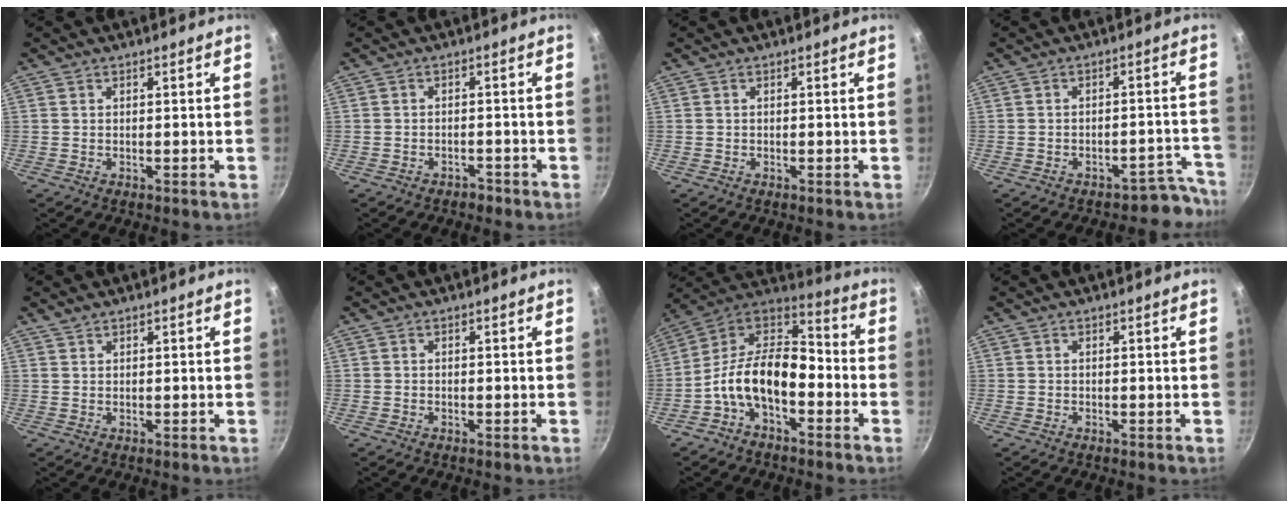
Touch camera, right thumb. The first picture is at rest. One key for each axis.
{"total": 1.6, "fx": -1.4, "fy": 0.8, "fz": 0.3, "tx": 0.007, "ty": 0.022, "tz": -0.011}
{"total": 0.0}
{"total": 5.8, "fx": -5.0, "fy": 2.9, "fz": 0.5, "tx": 0.055, "ty": 0.069, "tz": -0.058}
{"total": 1.3, "fx": 1.1, "fy": 0.4, "fz": 0.5, "tx": -0.009, "ty": -0.005, "tz": 0.023}
{"total": 0.0}
{"total": 15.5, "fx": -5.0, "fy": 9.0, "fz": 11.5, "tx": -0.187, "ty": 0.070, "tz": -0.115}
{"total": 0.0}